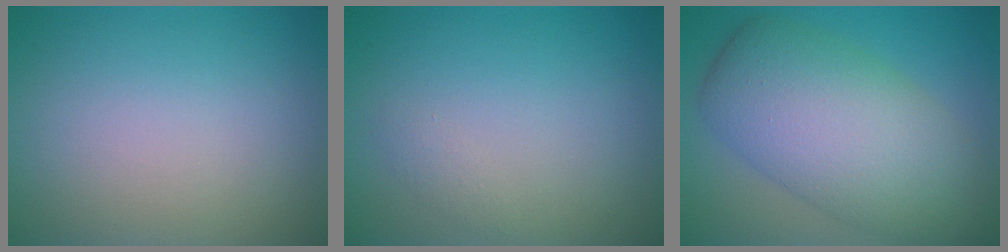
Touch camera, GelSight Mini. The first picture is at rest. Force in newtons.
{"total": 0.6, "press": 0.6, "slide": 0.1}
{"total": 10.0, "press": 10.0, "slide": 0.4}